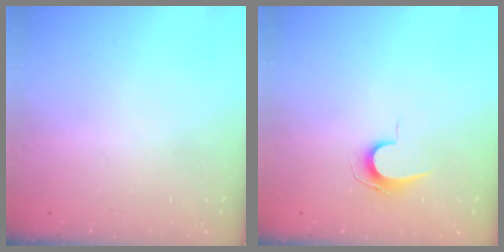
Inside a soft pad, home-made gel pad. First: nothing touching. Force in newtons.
{"total": 7.0, "press": 7.0, "slide": 0.6}